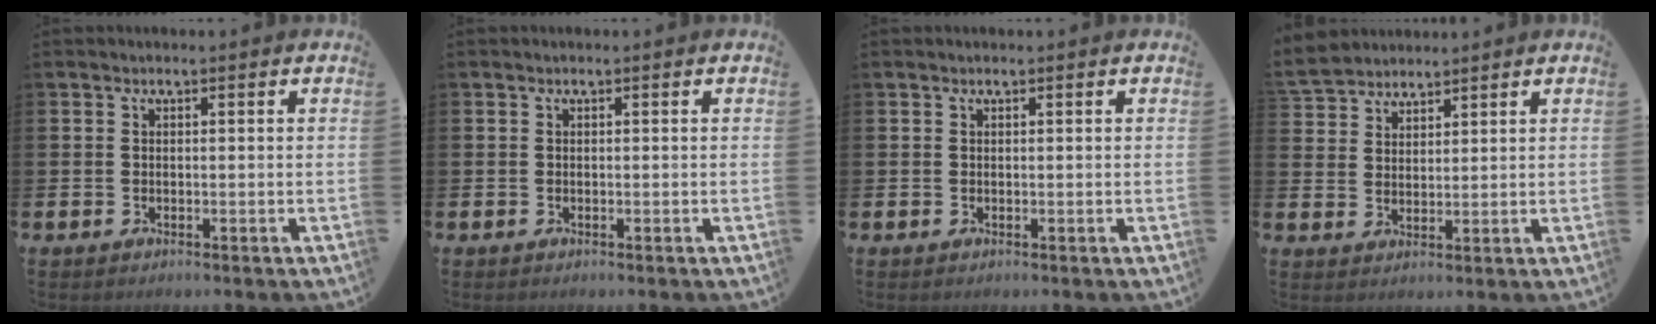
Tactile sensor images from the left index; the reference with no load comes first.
{"total": 0.0}
{"total": 0.0}
{"total": 4.1, "force": [3.9, 1.2, -0.4], "torque": [-0.012, -0.012, 0.074]}